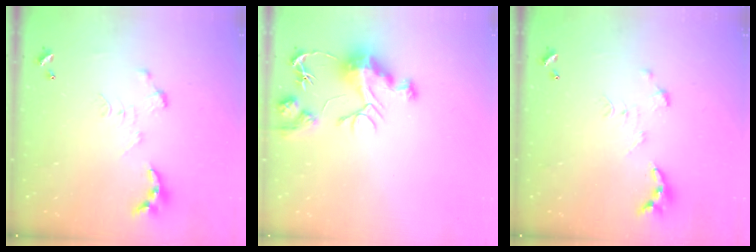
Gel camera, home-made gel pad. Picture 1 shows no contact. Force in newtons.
{"total": 12.3, "press": 12.3, "slide": 1.1}
{"total": 0.0}